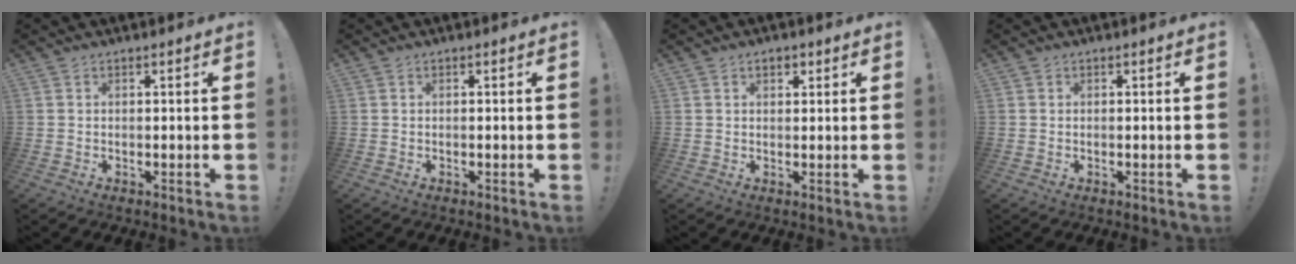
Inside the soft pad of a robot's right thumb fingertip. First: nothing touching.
{"total": 0.0}
{"total": 2.4, "force": [1.1, 1.5, 1.5], "torque": [-0.020, -0.001, 0.018]}
{"total": 0.0}